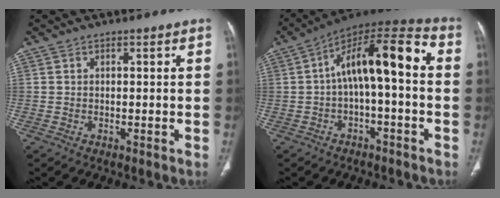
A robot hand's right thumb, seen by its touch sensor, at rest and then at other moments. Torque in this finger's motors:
{"motor_torque": [-0.95, 1.26, 0.94, -0.56, 0.20]}